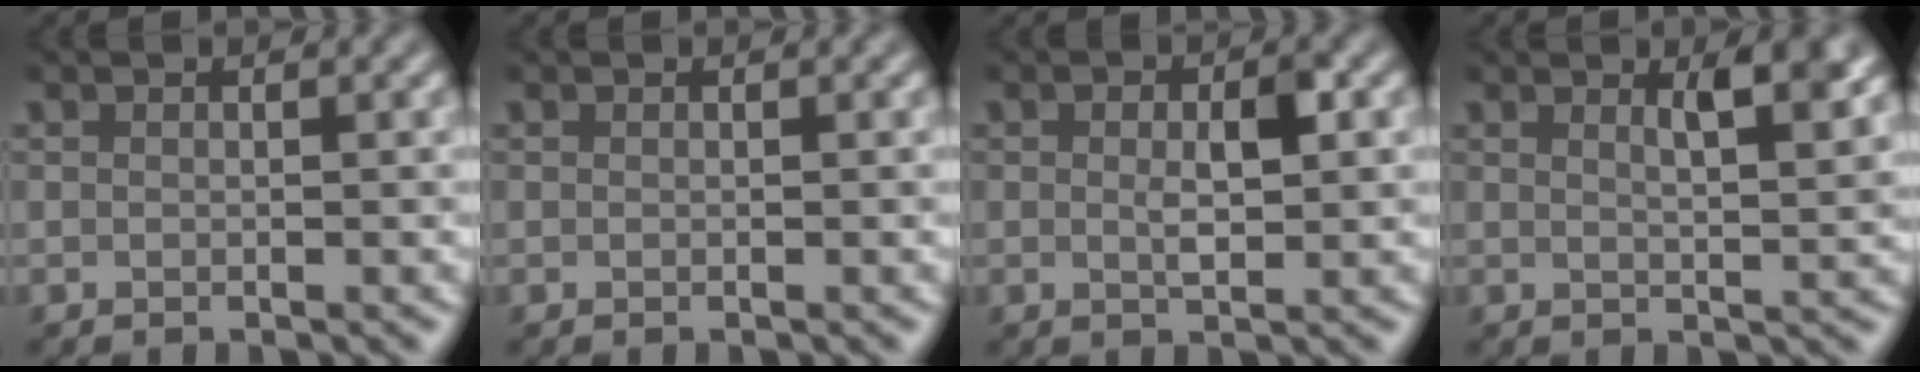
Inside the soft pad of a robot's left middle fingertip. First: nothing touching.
{"total": 0.0}
{"total": 2.9, "force": [0.2, 1.2, 2.6], "torque": [-0.044, 0.000, 0.002]}
{"total": 3.6, "force": [1.8, 1.0, 3.0], "torque": [-0.032, -0.002, 0.025]}